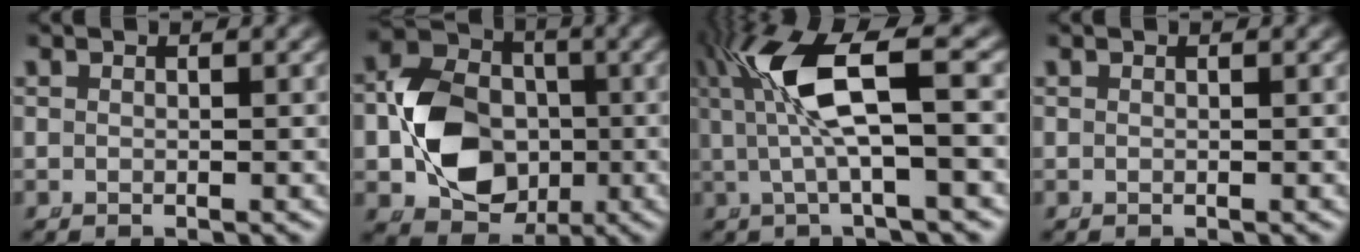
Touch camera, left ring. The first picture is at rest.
{"total": 9.1, "force": [-1.3, 7.3, 5.3], "torque": [-0.083, -0.020, -0.022]}
{"total": 7.5, "force": [1.7, 2.2, 7.0], "torque": [-0.138, 0.012, 0.025]}
{"total": 0.0}